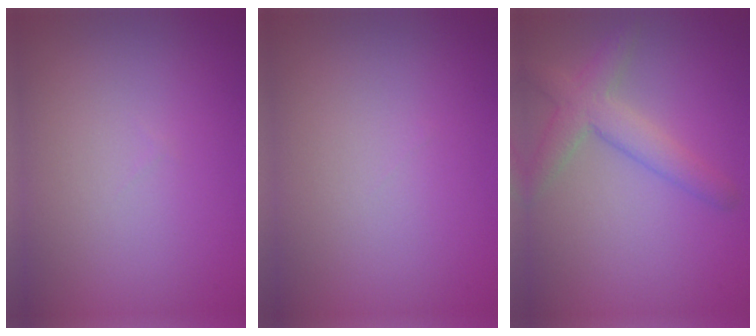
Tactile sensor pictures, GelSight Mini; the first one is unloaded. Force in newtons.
{"total": 0.0}
{"total": 3.6, "press": 3.6, "slide": 0.1}